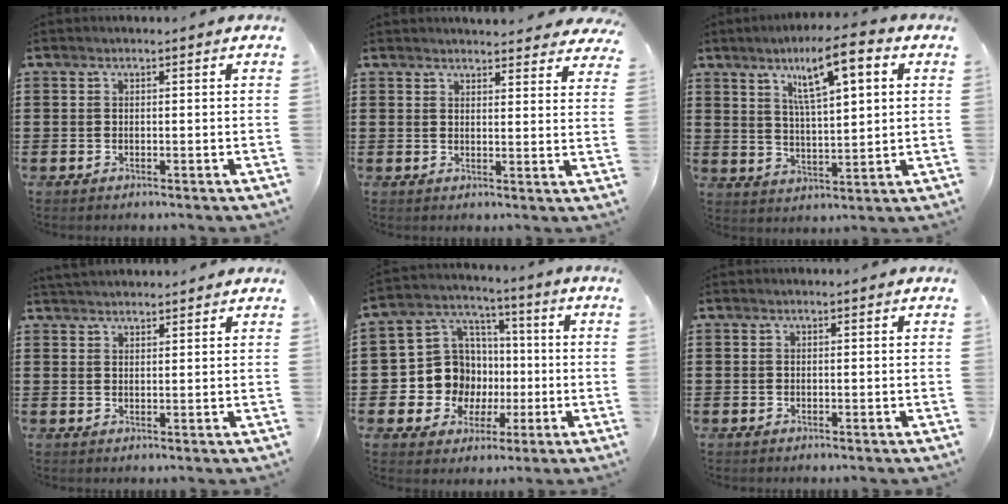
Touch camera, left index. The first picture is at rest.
{"total": 3.4, "force": [3.4, 0.1, 0.4], "torque": [-0.010, -0.015, 0.062]}
{"total": 9.8, "force": [4.9, 1.9, 8.2], "torque": [-0.152, -0.002, 0.079]}
{"total": 2.2, "force": [2.2, 0.1, 0.0], "torque": [-0.007, 0.001, 0.042]}
{"total": 10.9, "force": [-1.1, 10.4, 3.0], "torque": [-0.100, 0.007, -0.010]}
{"total": 0.0}